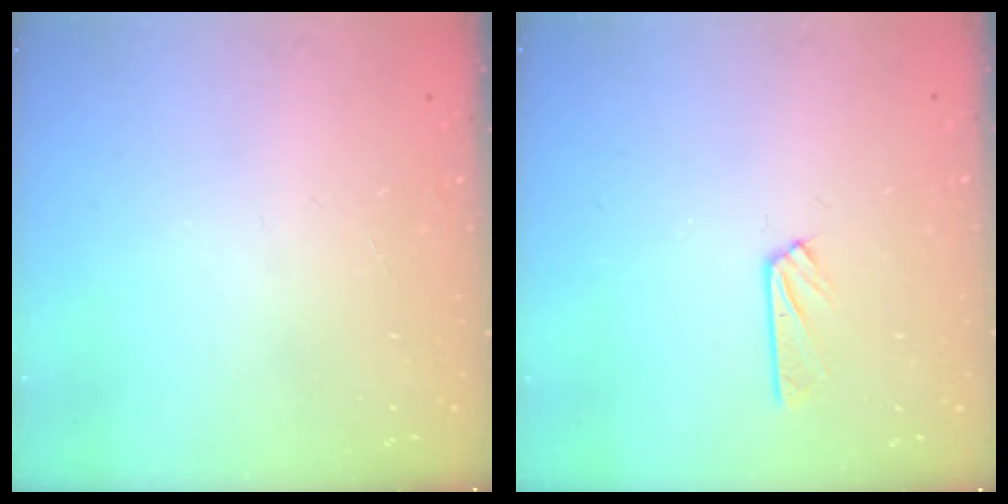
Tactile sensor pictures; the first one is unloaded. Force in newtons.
{"total": 2.6, "press": 2.5, "slide": 0.3}